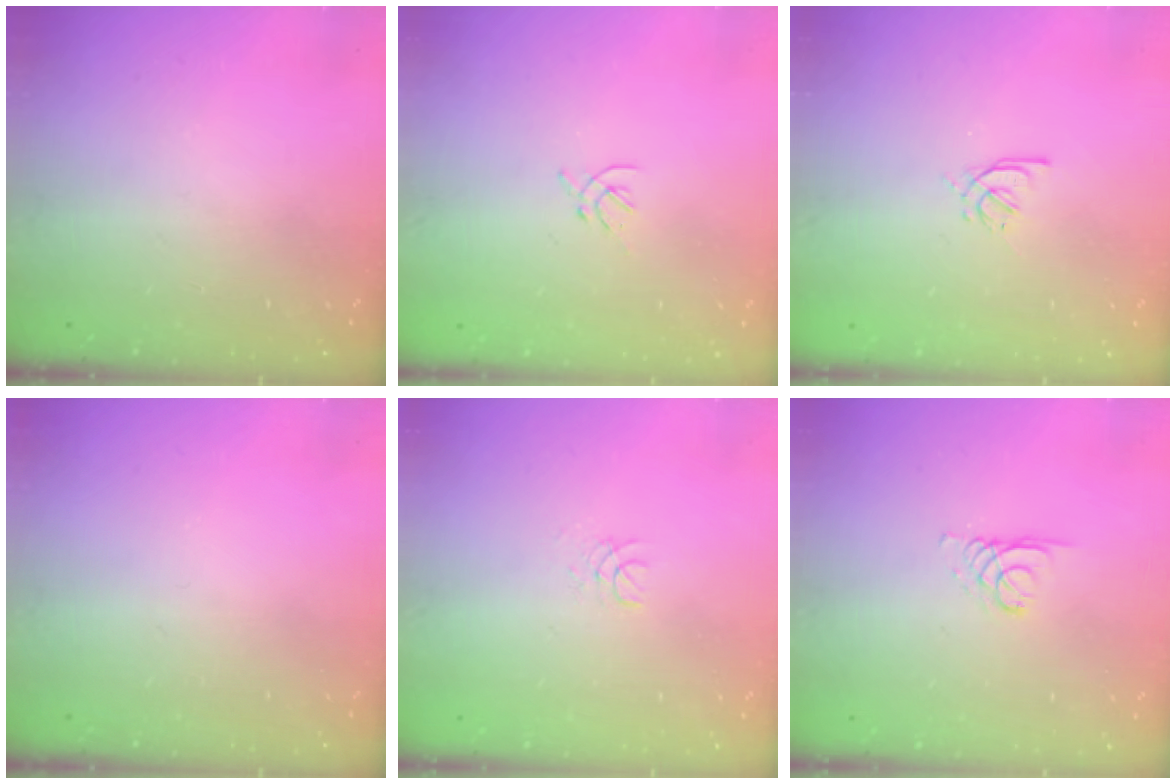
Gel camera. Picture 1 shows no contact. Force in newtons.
{"total": 1.2, "press": 1.1, "slide": 0.5}
{"total": 2.9, "press": 2.8, "slide": 0.8}
{"total": 0.0}
{"total": 1.3, "press": 1.3, "slide": 0.1}
{"total": 2.1, "press": 2.1, "slide": 0.2}